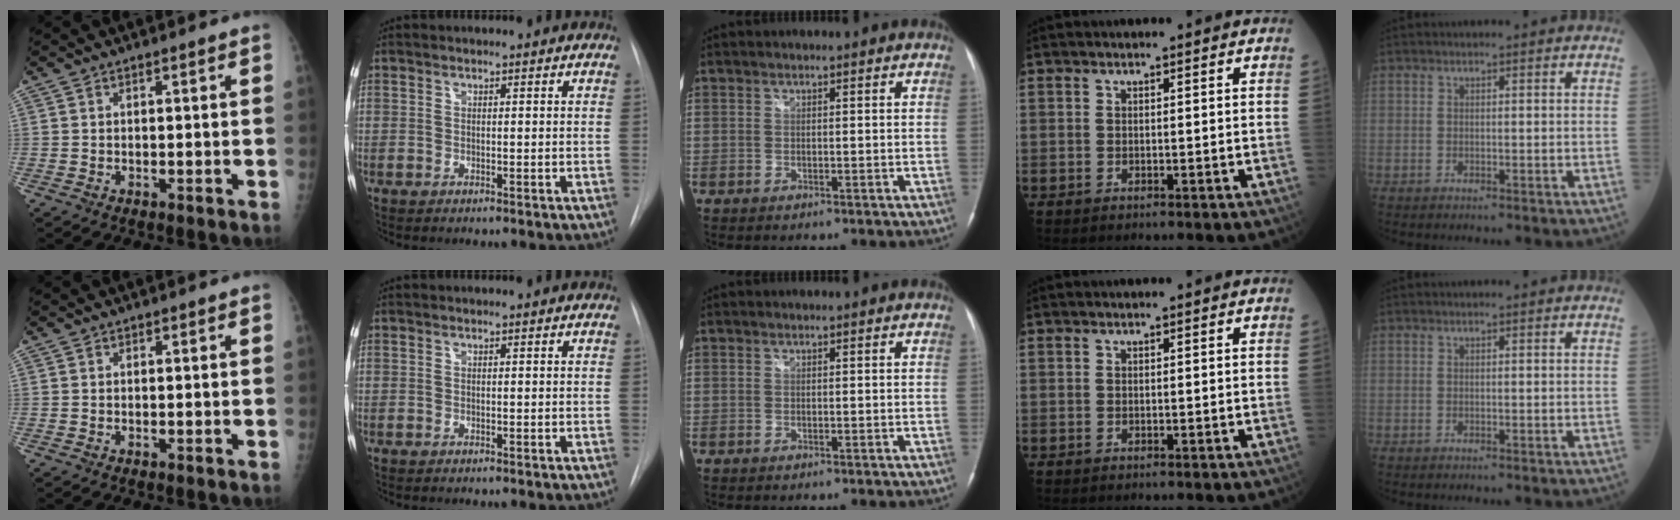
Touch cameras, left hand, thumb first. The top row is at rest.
{}